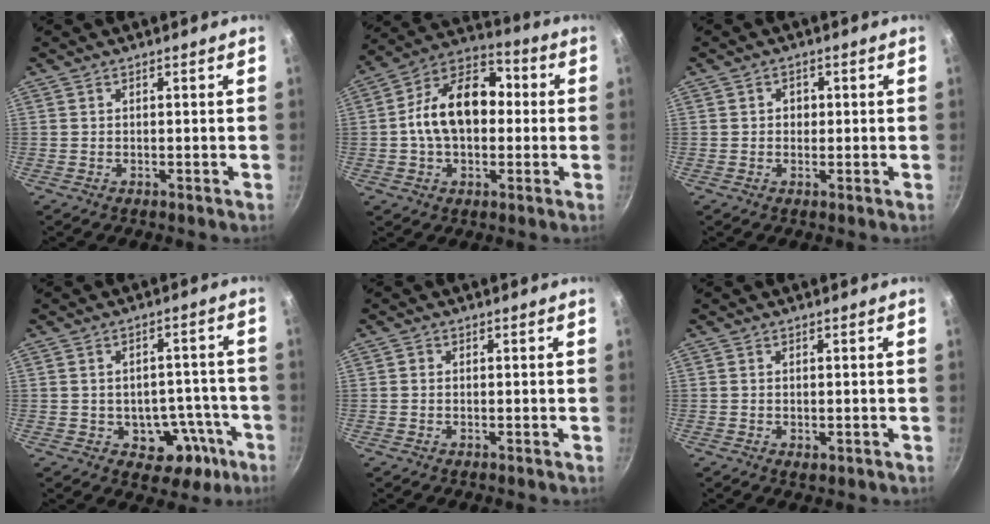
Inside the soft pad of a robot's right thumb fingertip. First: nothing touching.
{"total": 16.7, "force": [0.3, 11.3, 12.2], "torque": [-0.166, 0.041, -0.015]}
{"total": 1.9, "force": [0.1, 1.7, 0.8], "torque": [-0.003, 0.001, 0.000]}
{"total": 10.4, "force": [-4.3, 7.8, 5.4], "torque": [-0.014, 0.048, -0.040]}
{"total": 0.7, "force": [0.0, 0.6, 0.3], "torque": [-0.003, 0.003, -0.002]}
{"total": 1.2, "force": [-0.2, 0.7, 0.9], "torque": [-0.012, -0.003, -0.002]}